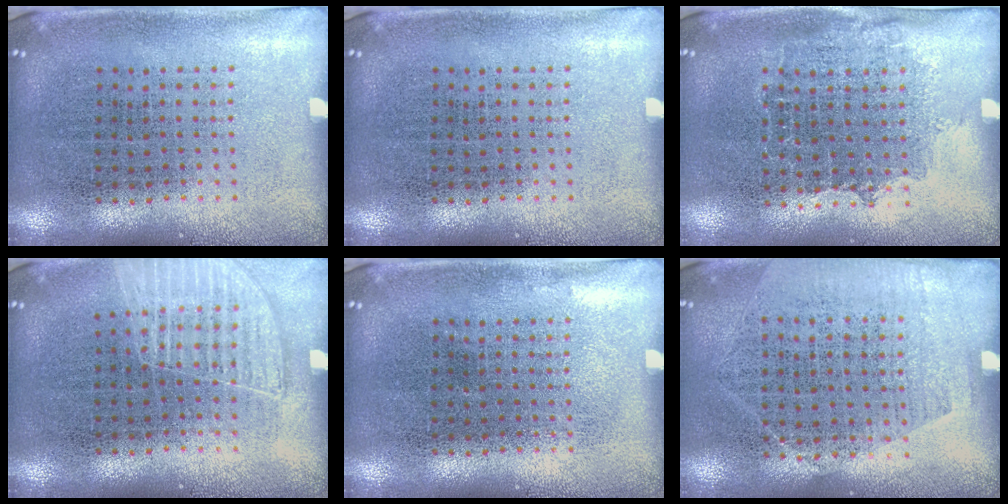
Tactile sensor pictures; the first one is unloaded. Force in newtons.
{"total": 0.0}
{"total": 0.9, "press": 0.7, "slide": 0.6}
{"total": 1.1, "press": 1.1, "slide": 0.1}
{"total": 0.0}
{"total": 1.3, "press": 1.0, "slide": 0.7}